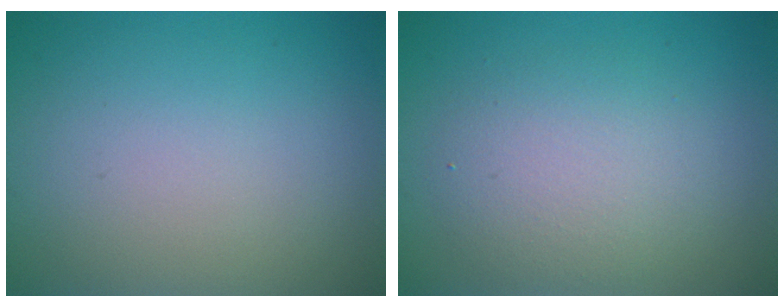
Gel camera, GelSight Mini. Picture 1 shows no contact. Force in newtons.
{"total": 3.9, "press": 3.9, "slide": 0.2}